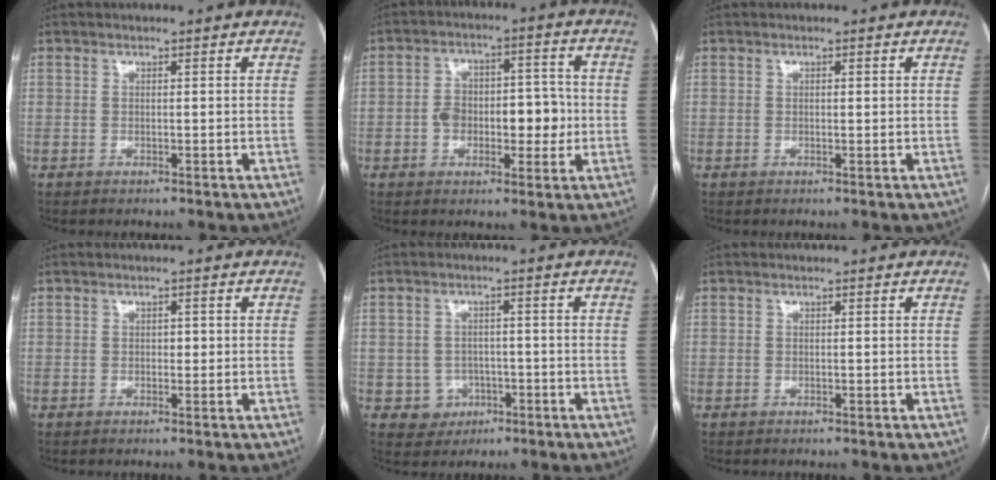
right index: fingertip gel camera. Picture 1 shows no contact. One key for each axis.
{"total": 9.4, "fx": -1.2, "fy": 5.4, "fz": 7.6, "tx": -0.107, "ty": 0.033, "tz": -0.013}
{"total": 0.6, "fx": 0.1, "fy": 0.2, "fz": 0.5, "tx": -0.012, "ty": 0.000, "tz": 0.001}
{"total": 1.0, "fx": 0.0, "fy": 0.7, "fz": 0.8, "tx": -0.010, "ty": 0.002, "tz": -0.001}
{"total": 4.2, "fx": -1.4, "fy": 4.0, "fz": 0.4, "tx": 0.002, "ty": 0.012, "tz": -0.014}
{"total": 0.0}